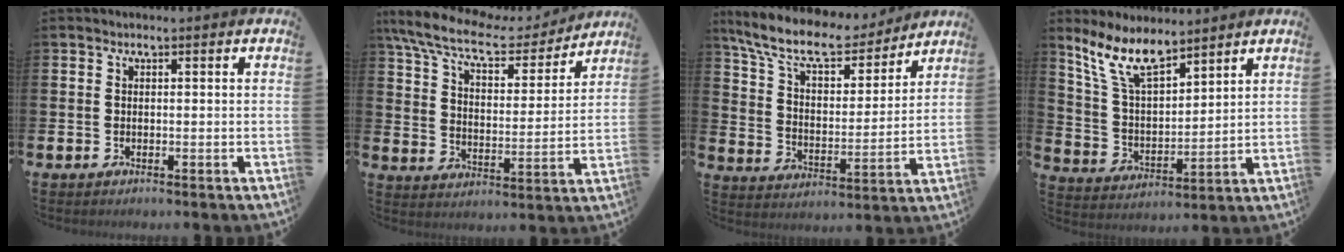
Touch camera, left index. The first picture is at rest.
{"total": 10.0, "force": [8.2, 2.9, 4.8], "torque": [-0.125, -0.049, 0.138]}
{"total": 10.5, "force": [9.2, 3.2, 4.0], "torque": [-0.115, -0.054, 0.161]}
{"total": 9.1, "force": [7.5, 2.7, 4.4], "torque": [-0.117, -0.022, 0.140]}